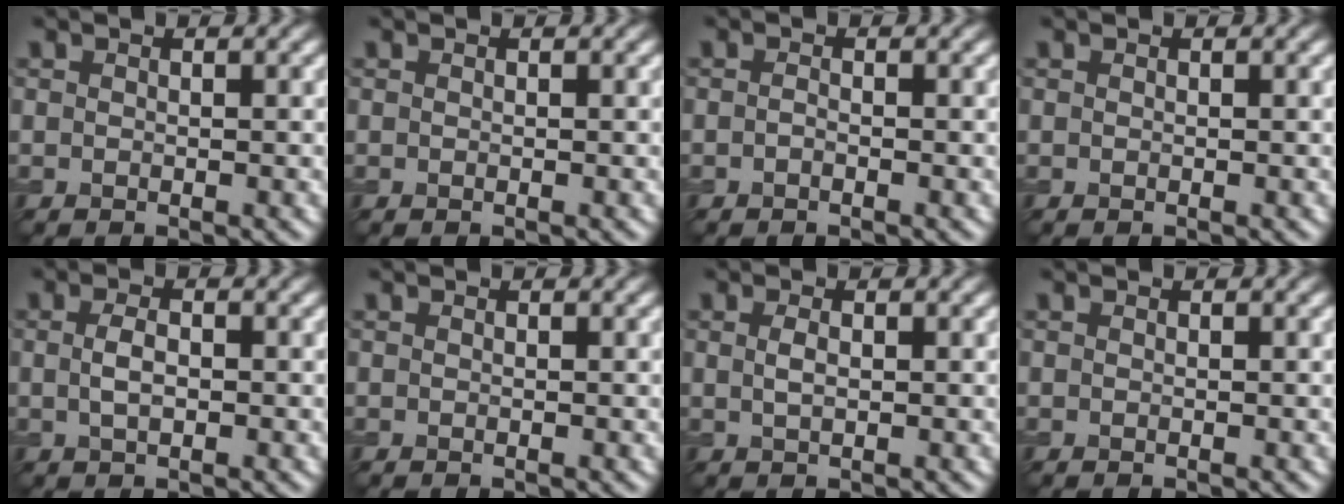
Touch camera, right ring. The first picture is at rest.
{"total": 0.0}
{"total": 0.5, "force": [-0.3, 0.2, 0.4], "torque": [-0.009, -0.001, -0.007]}
{"total": 0.0}
{"total": 1.9, "force": [0.0, 0.9, 1.6], "torque": [-0.036, -0.001, -0.001]}
{"total": 0.0}
{"total": 1.1, "force": [0.2, 0.5, 1.0], "torque": [-0.022, 0.000, 0.005]}
{"total": 0.0}